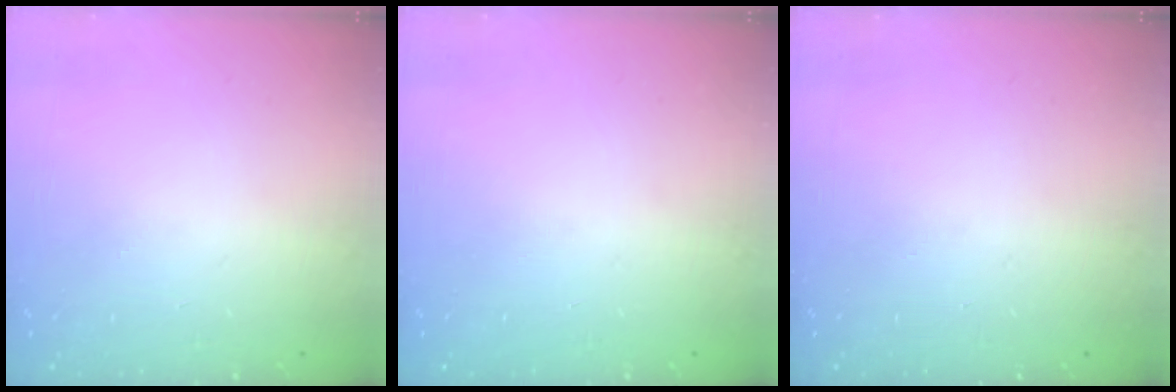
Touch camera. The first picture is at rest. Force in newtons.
{"total": 0.0}
{"total": 0.0}